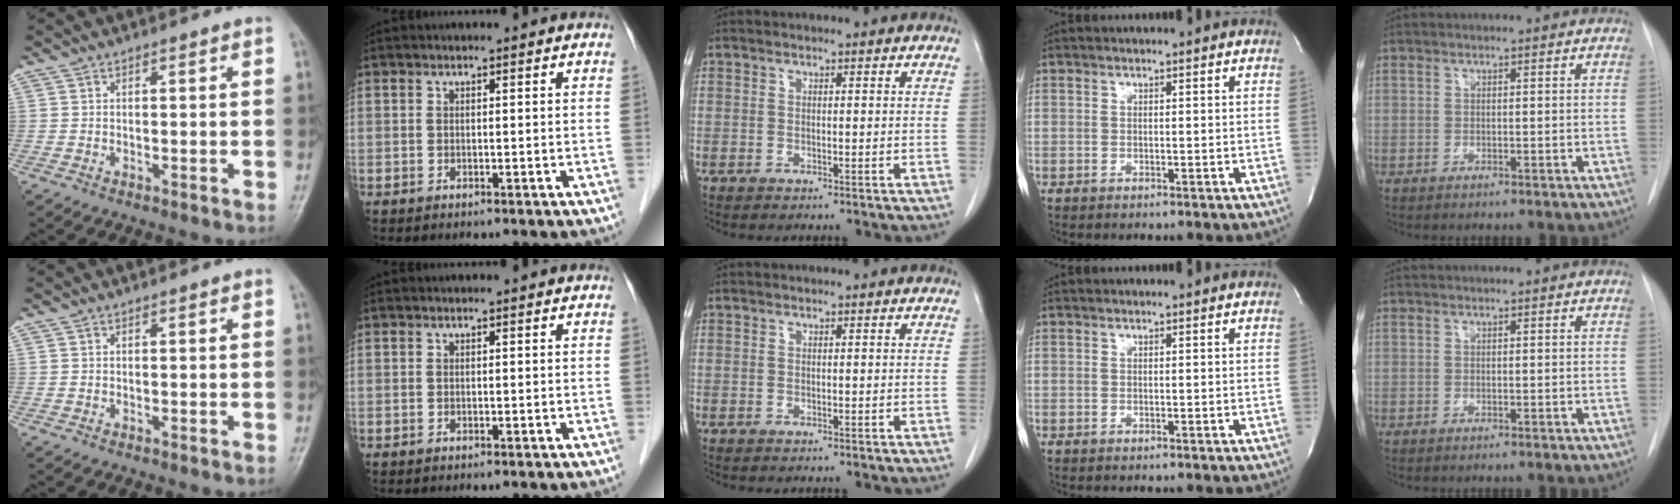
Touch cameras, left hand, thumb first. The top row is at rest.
{}